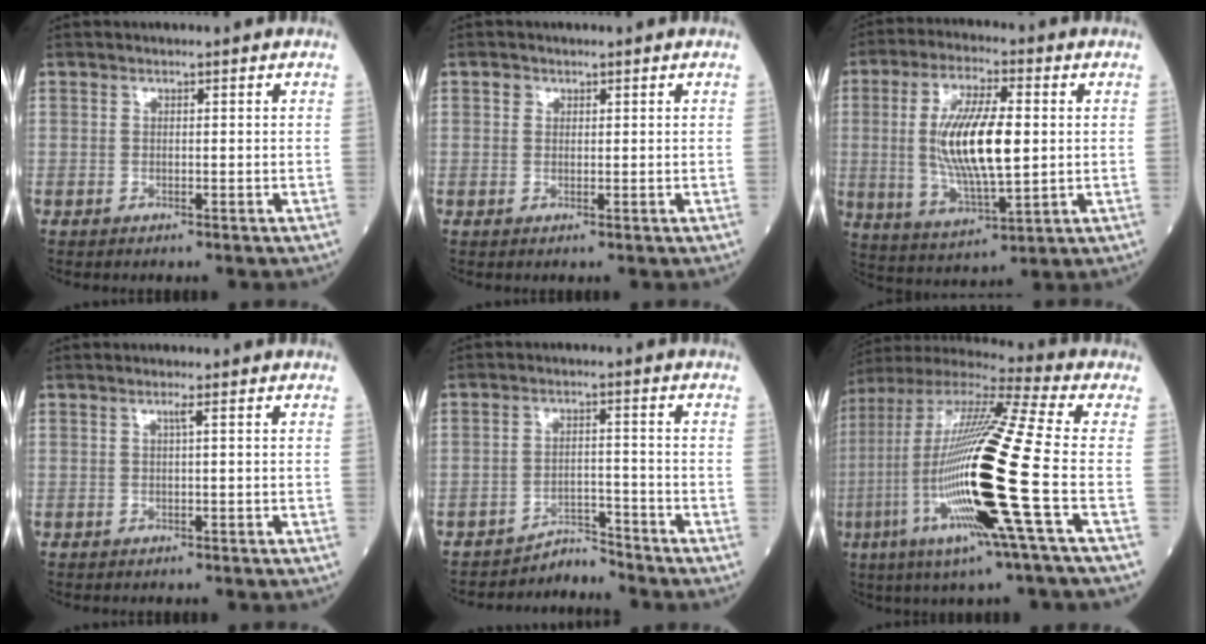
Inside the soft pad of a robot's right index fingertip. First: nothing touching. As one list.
[{"total": 1.0, "force": [0.5, 0.9, 0.2], "torque": [0.002, -0.001, 0.005]}, {"total": 14.2, "force": [0.9, 3.7, 13.7], "torque": [-0.273, -0.001, 0.018]}, {"total": 0.8, "force": [0.2, -0.3, 0.7], "torque": [-0.019, -0.002, 0.008]}, {"total": 3.6, "force": [-3.4, 0.1, -1.4], "torque": [0.031, 0.009, -0.052]}, {"total": 24.4, "force": [-5.1, 0.3, 23.9], "torque": [-0.497, -0.031, -0.112]}]